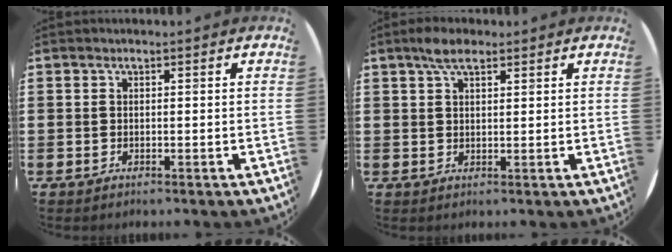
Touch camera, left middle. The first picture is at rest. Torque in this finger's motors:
{"motor_torque": [0.87, -0.60, 0.08, 0.07]}